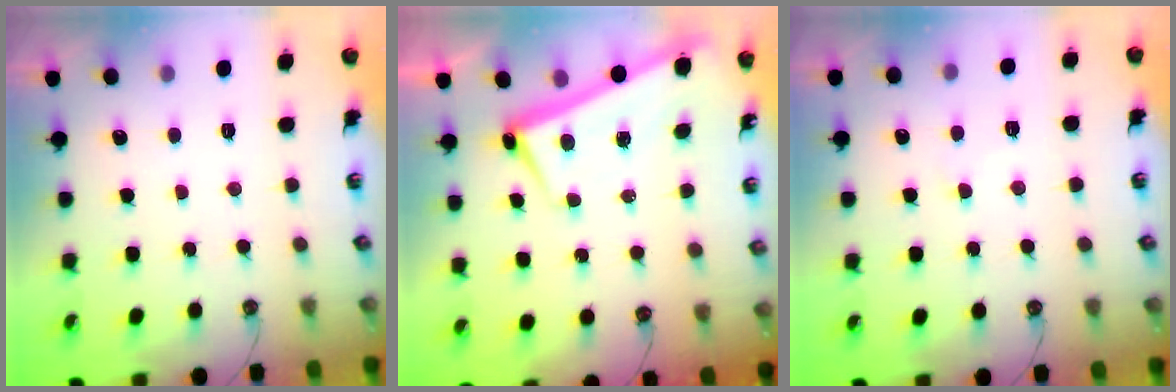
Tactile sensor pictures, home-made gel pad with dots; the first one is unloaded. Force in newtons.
{"total": 2.6, "press": 2.5, "slide": 0.6}
{"total": 4.9, "press": 4.9, "slide": 0.3}